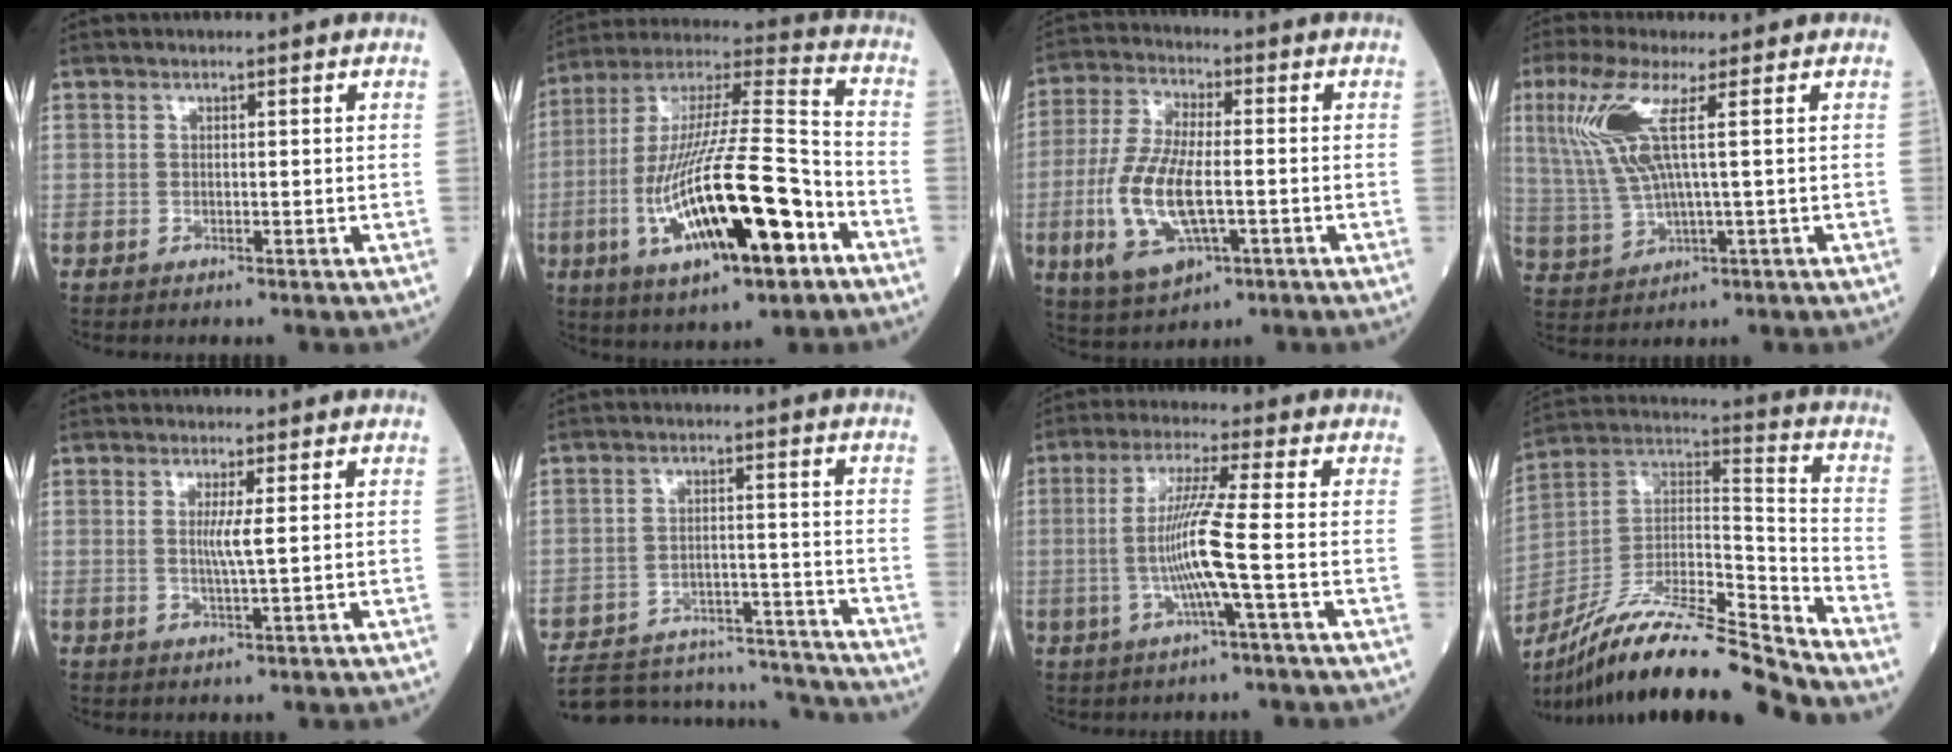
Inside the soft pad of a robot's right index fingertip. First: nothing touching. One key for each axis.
{"total": 23.4, "fx": -8.1, "fy": 4.6, "fz": 21.5, "tx": -0.410, "ty": -0.019, "tz": -0.132}
{"total": 12.6, "fx": -3.1, "fy": 4.7, "fz": 11.3, "tx": -0.247, "ty": -0.005, "tz": -0.051}
{"total": 8.8, "fx": 2.8, "fy": 0.7, "fz": 8.3, "tx": -0.208, "ty": 0.006, "tz": 0.062}
{"total": 2.6, "fx": 0.5, "fy": -0.5, "fz": 2.5, "tx": -0.053, "ty": -0.005, "tz": 0.009}
{"total": 18.6, "fx": -18.0, "fy": 2.7, "fz": 3.8, "tx": -0.084, "ty": 0.012, "tz": -0.251}
{"total": 8.3, "fx": -1.4, "fy": -1.2, "fz": 8.0, "tx": -0.164, "ty": -0.001, "tz": -0.027}
{"total": 20.2, "fx": -17.3, "fy": 0.9, "fz": 10.5, "tx": -0.208, "ty": 0.016, "tz": -0.313}